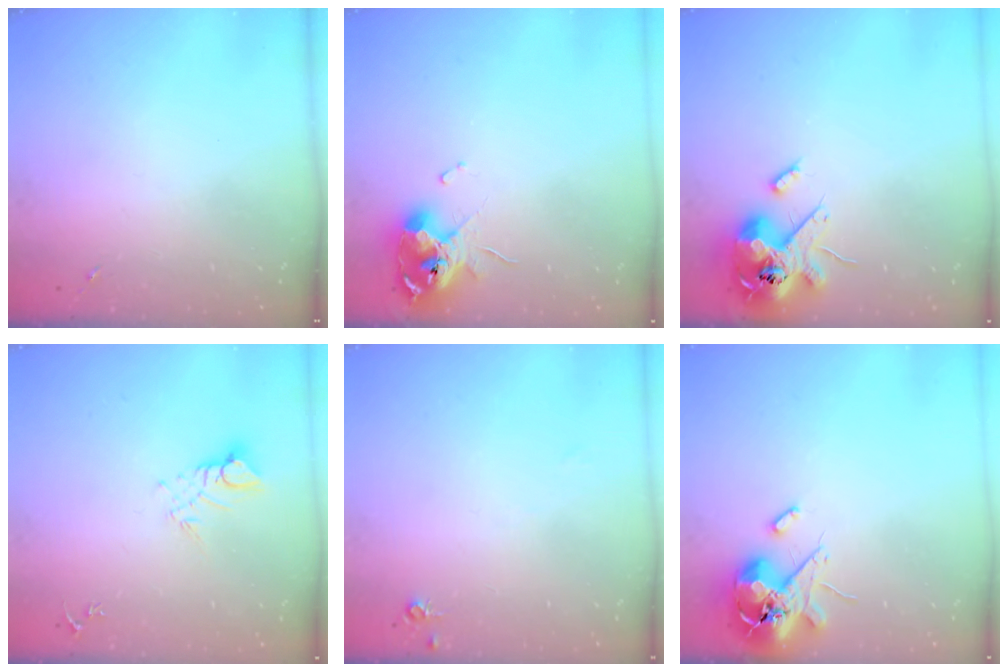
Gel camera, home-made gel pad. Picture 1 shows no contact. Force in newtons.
{"total": 11.9, "press": 11.8, "slide": 1.4}
{"total": 14.9, "press": 14.7, "slide": 2.6}
{"total": 6.2, "press": 6.2, "slide": 0.5}
{"total": 4.7, "press": 4.7, "slide": 0.7}
{"total": 13.0, "press": 12.8, "slide": 2.1}